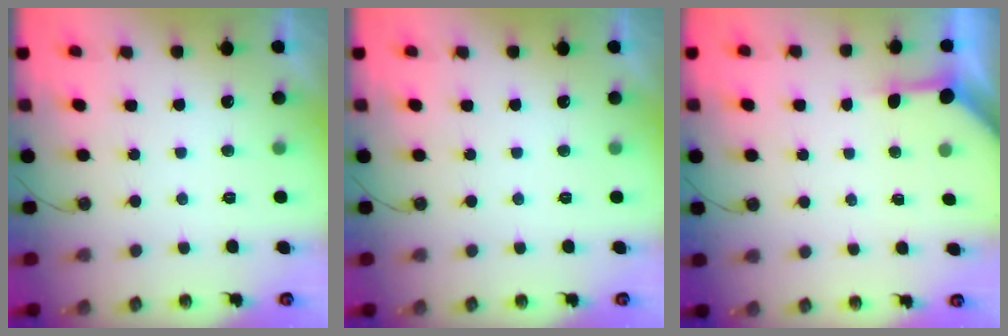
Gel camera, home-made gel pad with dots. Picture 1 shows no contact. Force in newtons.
{"total": 0.0}
{"total": 3.5, "press": 3.5, "slide": 0.5}